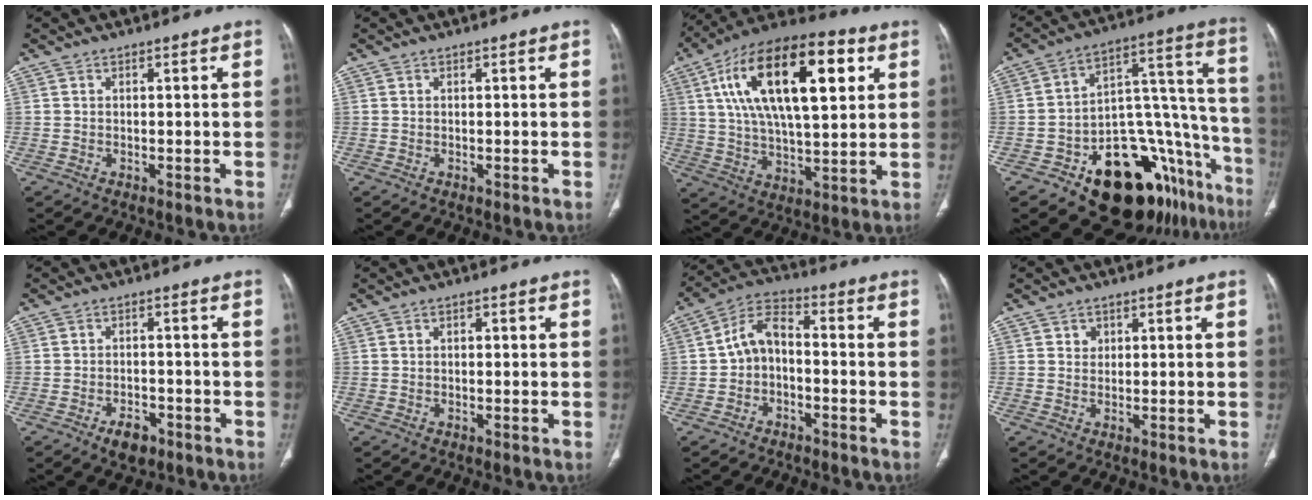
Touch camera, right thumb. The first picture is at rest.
{"total": 0.0}
{"total": 25.8, "force": [8.2, 11.0, 21.8], "torque": [-0.373, 0.005, 0.132]}
{"total": 26.2, "force": [-14.2, 13.4, 17.4], "torque": [-0.124, 0.133, -0.196]}
{"total": 4.4, "force": [-2.7, 2.5, 2.5], "torque": [-0.032, 0.012, -0.039]}
{"total": 0.9, "force": [0.2, 0.4, 0.8], "torque": [-0.016, 0.003, 0.004]}
{"total": 7.2, "force": [-1.4, 4.7, 5.2], "torque": [-0.086, 0.034, -0.040]}
{"total": 1.6, "force": [0.7, 1.4, 0.4], "torque": [0.004, -0.002, 0.008]}